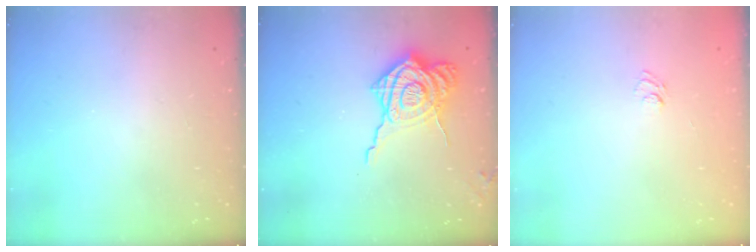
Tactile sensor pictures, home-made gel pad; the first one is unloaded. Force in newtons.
{"total": 13.8, "press": 13.8, "slide": 1.0}
{"total": 4.3, "press": 4.1, "slide": 1.3}